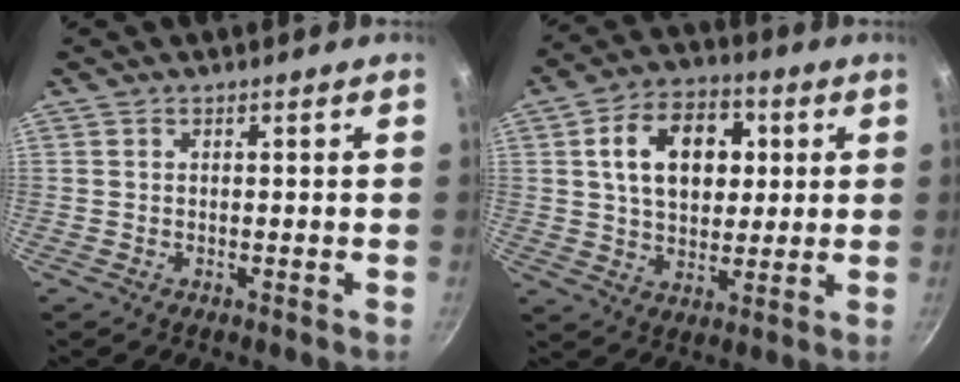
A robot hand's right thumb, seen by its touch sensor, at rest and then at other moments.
{"total": 15.1, "force": [3.4, 10.4, 10.4], "torque": [-0.131, 0.008, 0.048]}